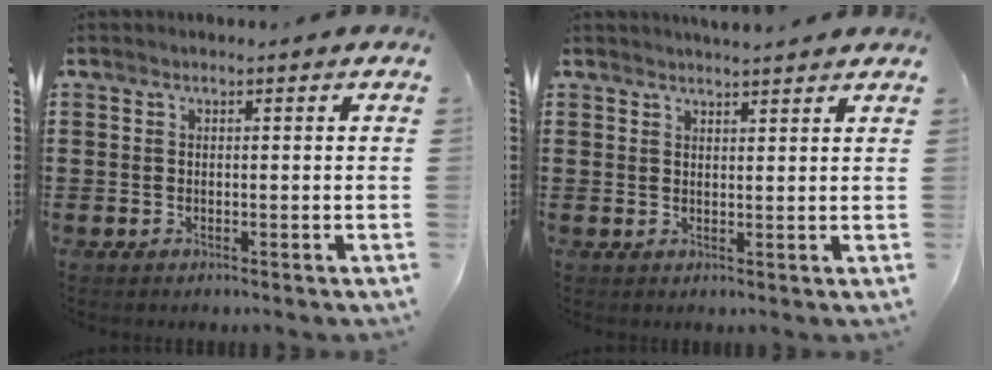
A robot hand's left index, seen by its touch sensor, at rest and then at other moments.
{"total": 2.3, "force": [2.2, -0.1, 0.2], "torque": [-0.010, -0.003, 0.043]}